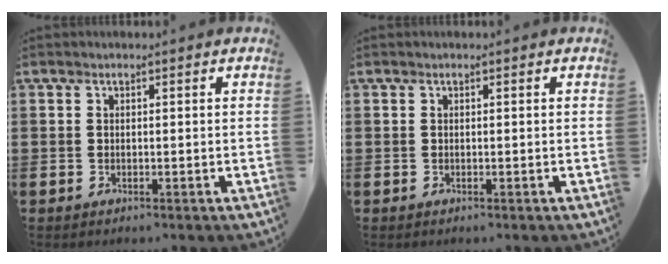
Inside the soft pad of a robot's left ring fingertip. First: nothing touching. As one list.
[{"total": 0.0}]